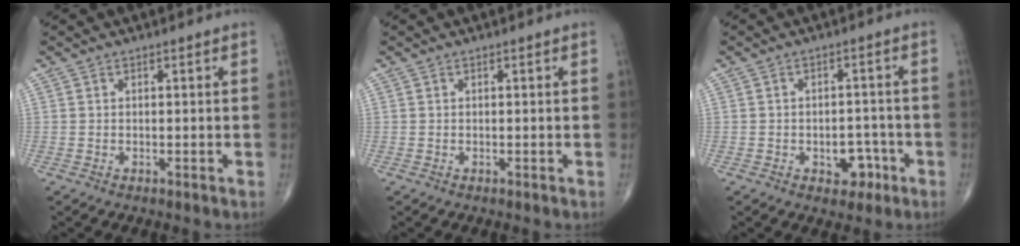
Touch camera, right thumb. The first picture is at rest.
{"total": 0.0}
{"total": 4.9, "force": [-2.1, 3.4, 2.8], "torque": [-0.008, 0.023, -0.023]}